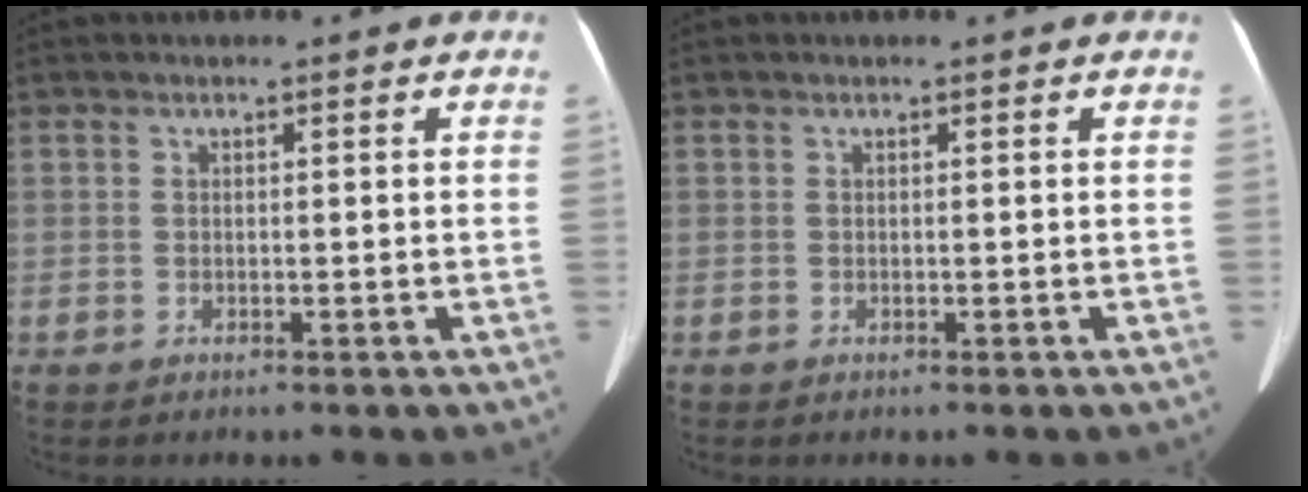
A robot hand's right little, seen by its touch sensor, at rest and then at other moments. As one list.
[{"total": 0.0}]